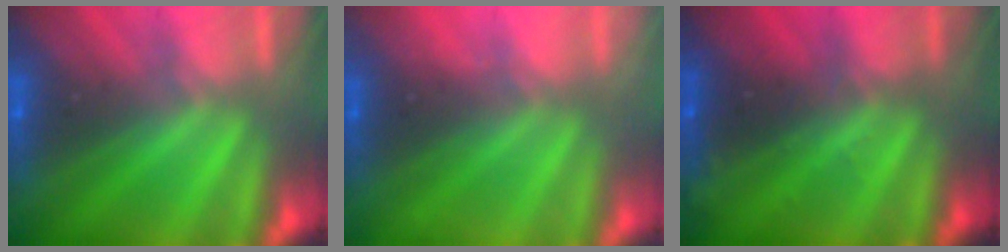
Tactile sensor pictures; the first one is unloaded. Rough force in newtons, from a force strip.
{"total": 2.2}
{"total": 2.7}